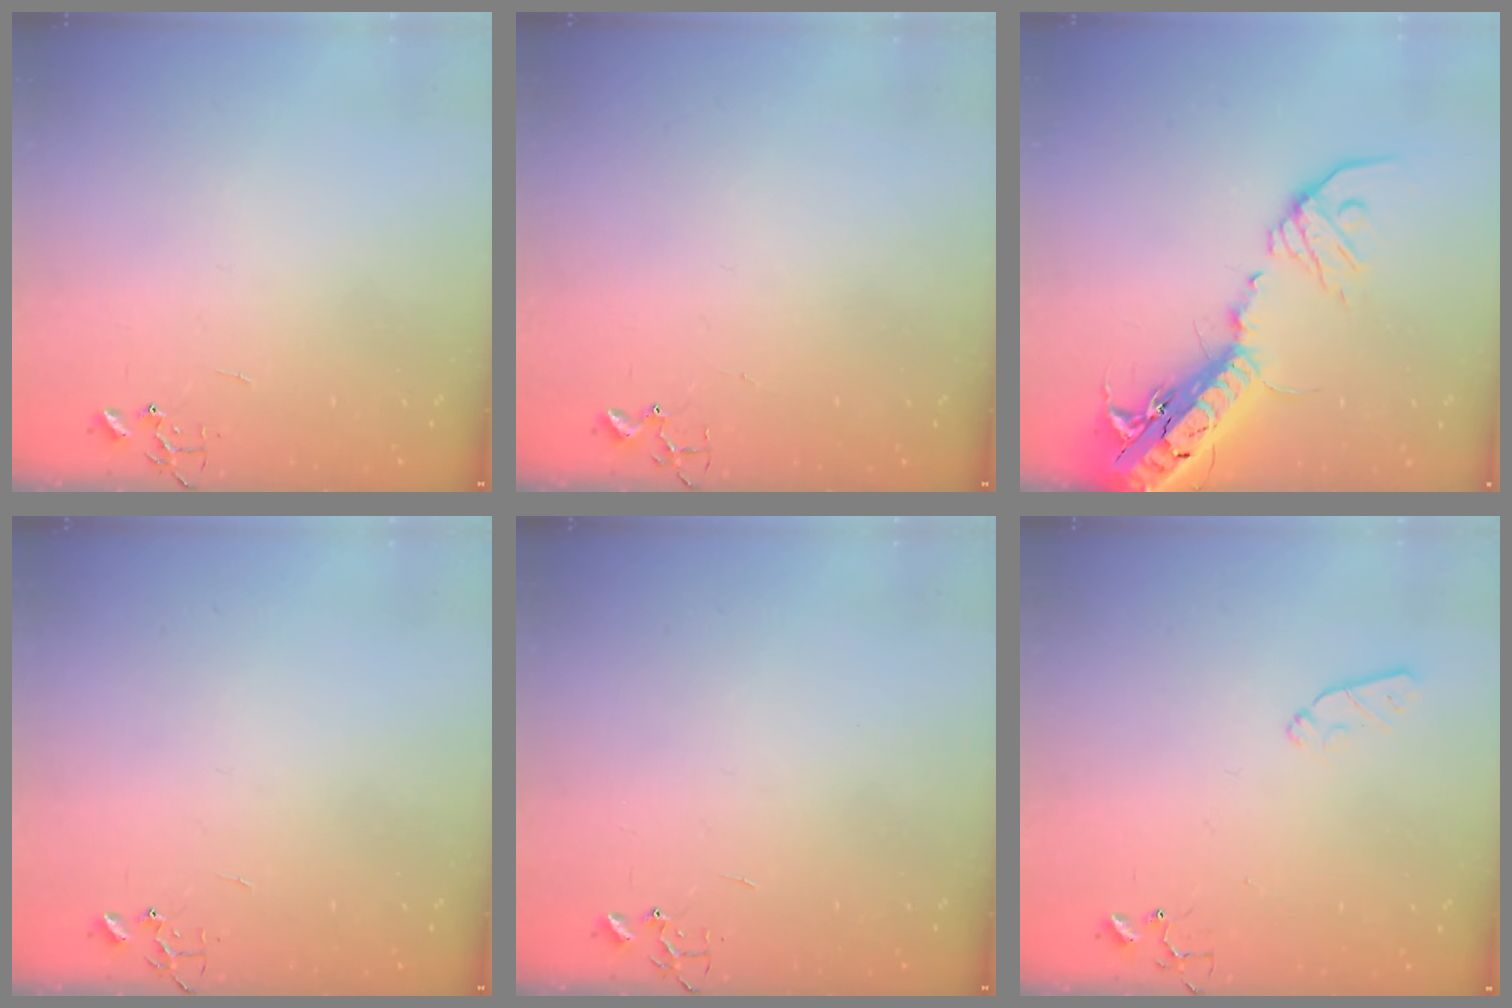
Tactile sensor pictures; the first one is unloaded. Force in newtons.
{"total": 1.8, "press": 1.8, "slide": 0.2}
{"total": 23.9, "press": 23.3, "slide": 5.5}
{"total": 0.0}
{"total": 0.0}
{"total": 5.2, "press": 5.1, "slide": 0.7}